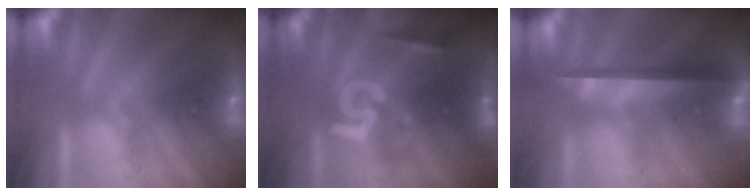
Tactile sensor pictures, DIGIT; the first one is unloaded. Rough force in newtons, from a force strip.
{"total": 2.5}
{"total": 10.9}